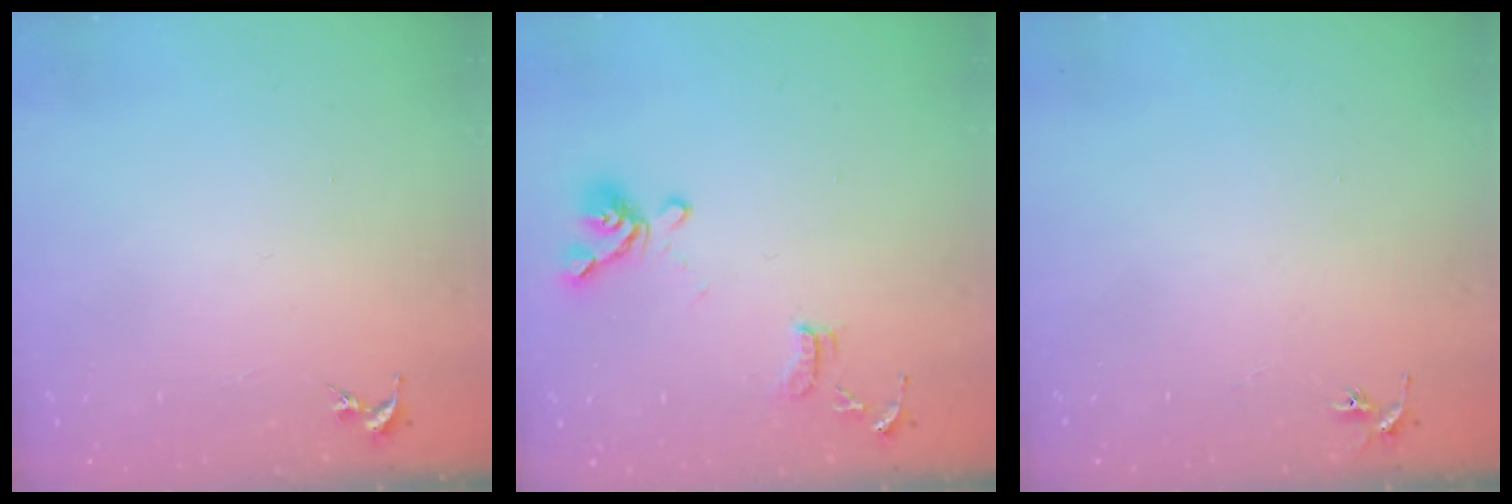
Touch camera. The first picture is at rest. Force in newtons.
{"total": 13.1, "press": 13.0, "slide": 1.4}
{"total": 2.9, "press": 2.9, "slide": 0.3}